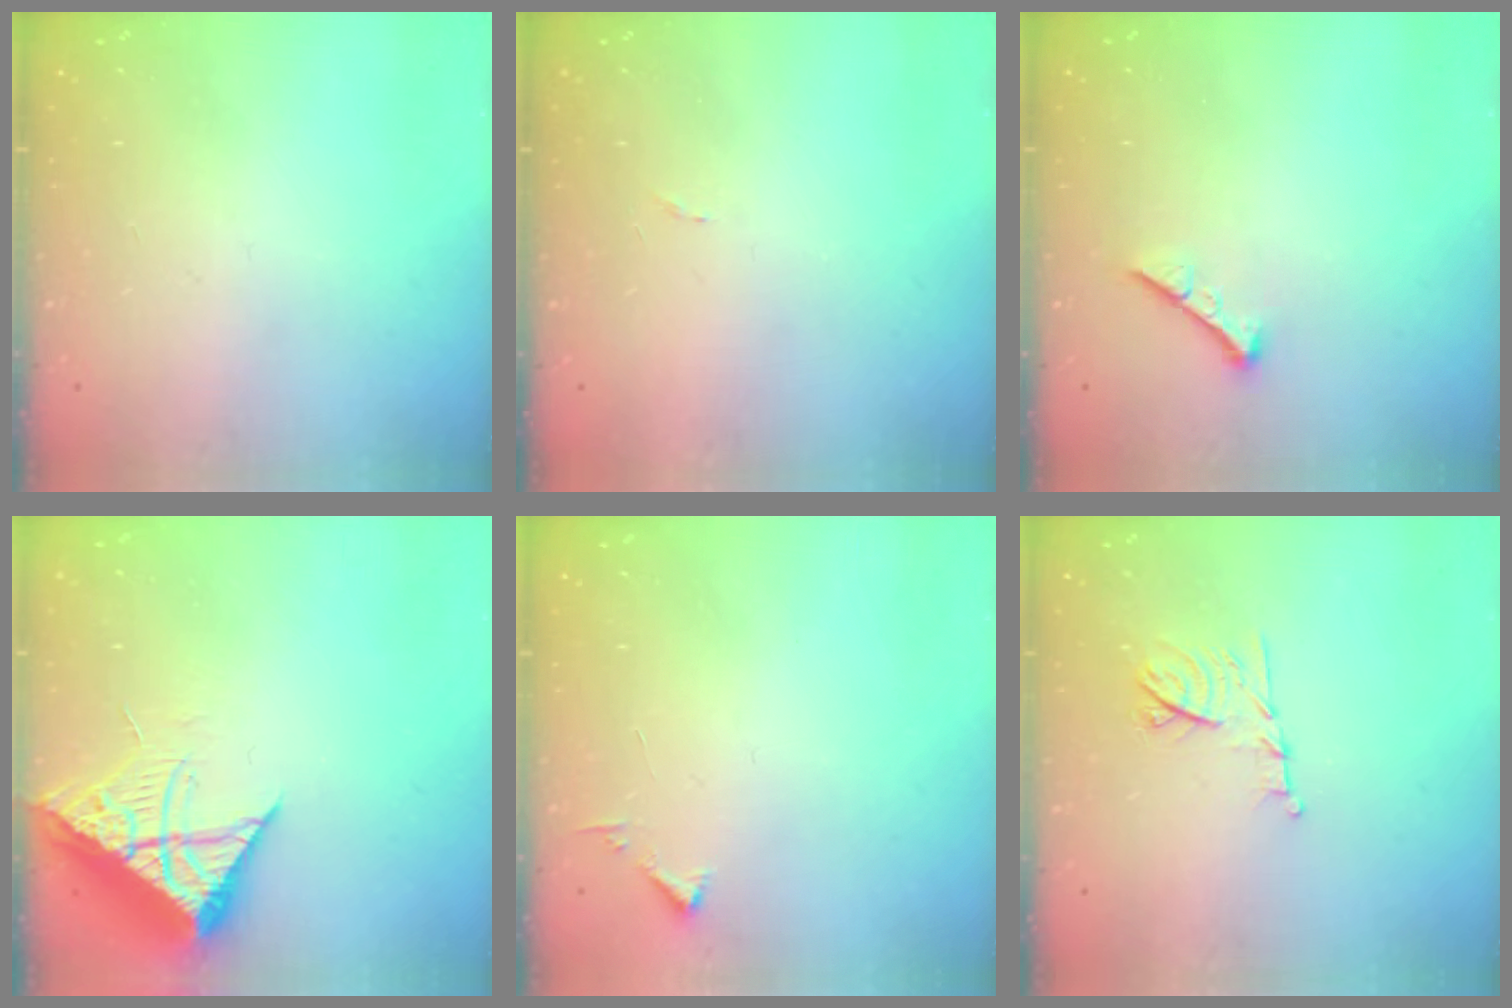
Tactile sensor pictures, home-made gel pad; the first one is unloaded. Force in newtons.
{"total": 4.3, "press": 4.2, "slide": 0.3}
{"total": 0.0}
{"total": 9.7, "press": 9.7, "slide": 1.0}
{"total": 3.1, "press": 3.1, "slide": 0.4}
{"total": 10.5, "press": 10.5, "slide": 0.3}